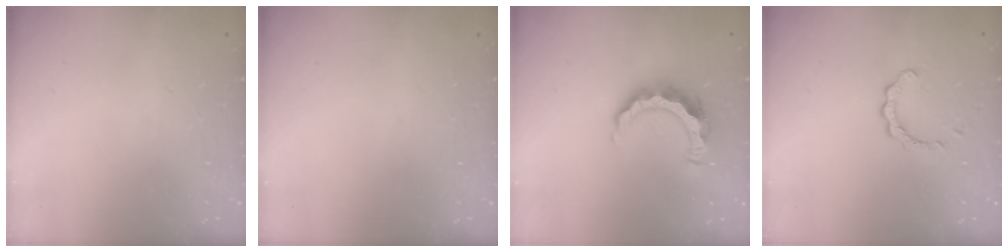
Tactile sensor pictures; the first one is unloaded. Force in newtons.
{"total": 0.0}
{"total": 9.6, "press": 9.5, "slide": 0.9}
{"total": 2.8, "press": 2.7, "slide": 0.4}